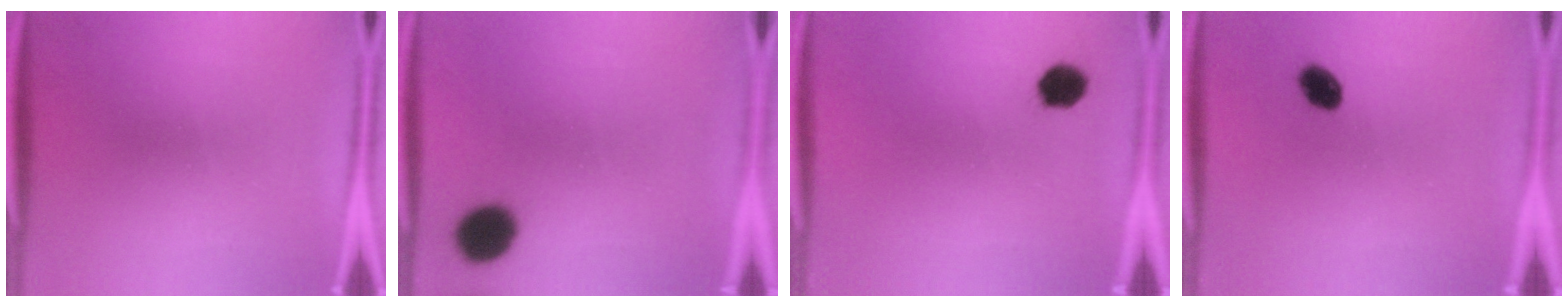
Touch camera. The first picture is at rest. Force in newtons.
{"total": 9.2}
{"total": 4.3}
{"total": 4.3}